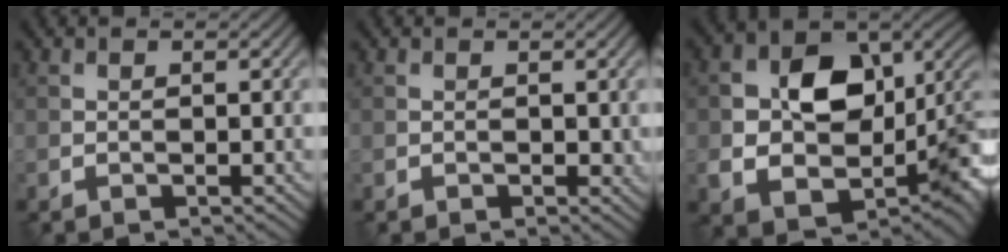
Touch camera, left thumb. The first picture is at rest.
{"total": 0.8, "force": [0.2, 0.5, 0.6], "torque": [-0.006, -0.003, 0.004]}
{"total": 14.8, "force": [0.7, 10.9, 9.9], "torque": [-0.165, -0.019, 0.020]}